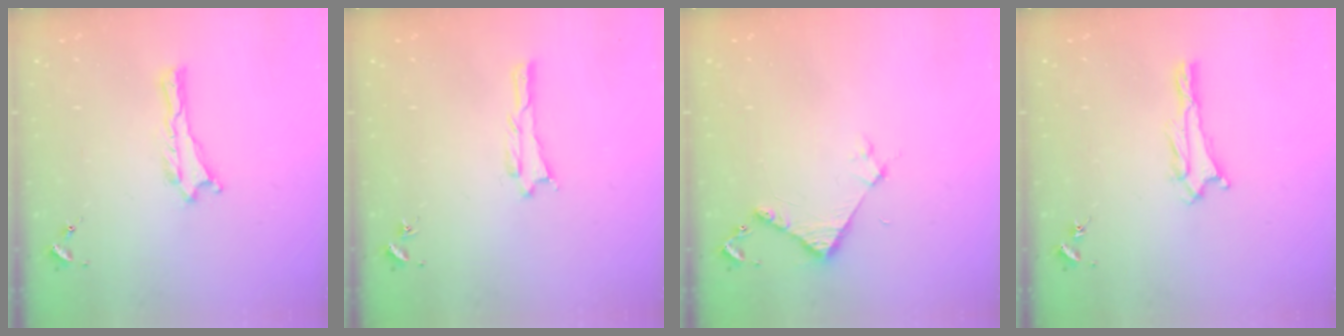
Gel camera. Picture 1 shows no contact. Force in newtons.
{"total": 0.6, "press": 0.6, "slide": 0.1}
{"total": 3.8, "press": 3.8, "slide": 0.3}
{"total": 0.7, "press": 0.7, "slide": 0.1}